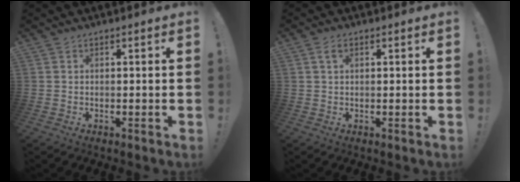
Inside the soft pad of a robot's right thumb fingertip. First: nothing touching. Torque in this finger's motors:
{"motor_torque": [-0.09, 0.77, 0.40, 0.09, 0.00]}